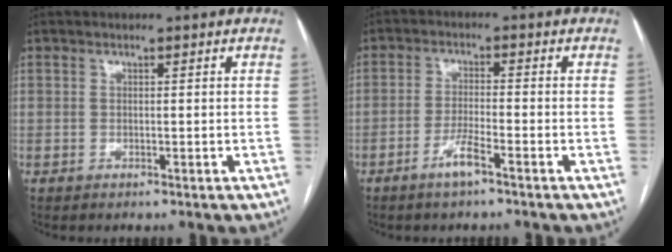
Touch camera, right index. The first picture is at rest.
{"total": 3.9, "force": [-2.6, 0.1, 2.9], "torque": [-0.060, -0.003, -0.051]}